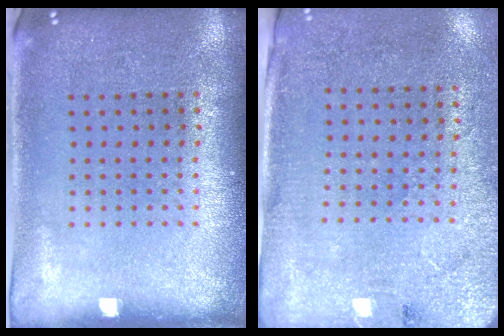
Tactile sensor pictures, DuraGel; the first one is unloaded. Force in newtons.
{"total": 2.7, "press": 2.3, "slide": 1.5}